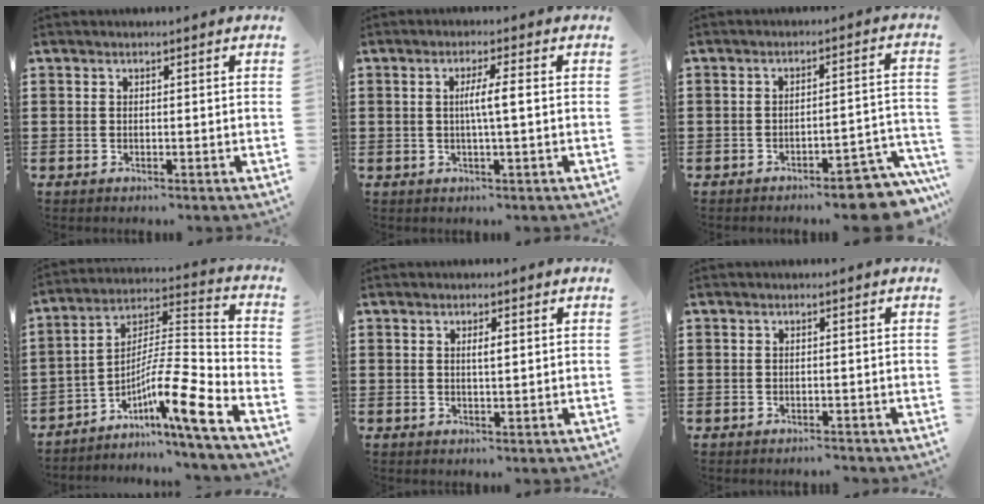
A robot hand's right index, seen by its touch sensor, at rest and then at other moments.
{"total": 3.6, "force": [0.0, 0.0, 3.6], "torque": [-0.066, -0.004, -0.004]}
{"total": 6.3, "force": [-5.3, 0.6, 3.4], "torque": [-0.050, 0.000, -0.095]}
{"total": 11.1, "force": [-6.3, 0.9, 9.0], "torque": [-0.164, -0.017, -0.127]}
{"total": 1.7, "force": [0.4, 0.4, 1.6], "torque": [-0.030, 0.003, 0.005]}
{"total": 0.7, "force": [-0.7, 0.2, 0.0], "torque": [-0.002, 0.001, -0.016]}